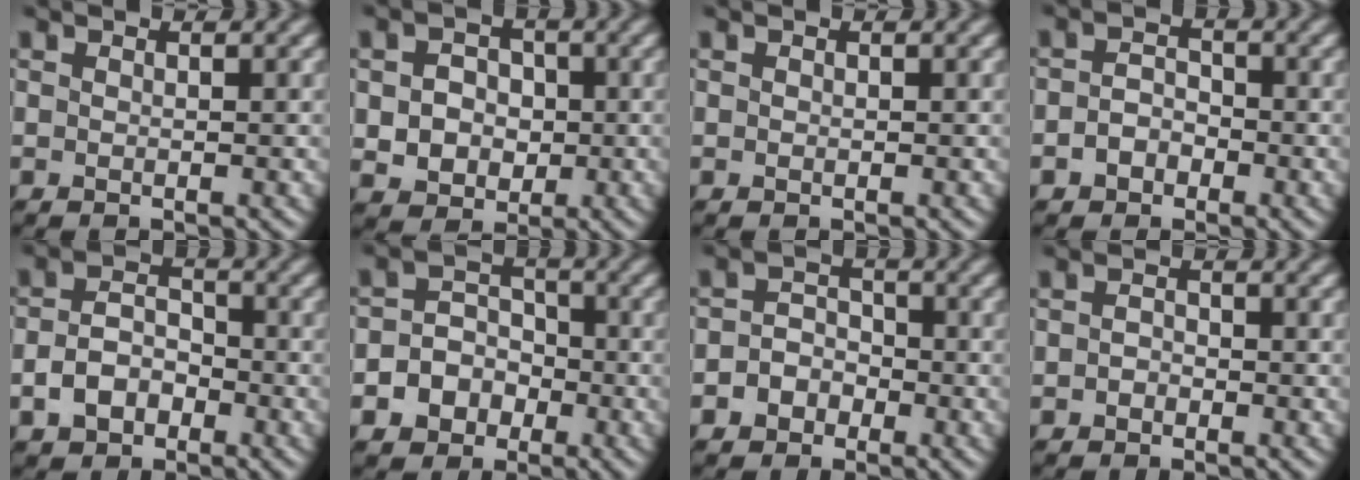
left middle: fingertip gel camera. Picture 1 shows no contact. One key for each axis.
{"total": 4.4, "fx": -0.5, "fy": 3.8, "fz": 2.2, "tx": -0.036, "ty": 0.001, "tz": -0.013}
{"total": 0.0}
{"total": 2.1, "fx": -1.4, "fy": 1.4, "fz": 0.7, "tx": -0.013, "ty": 0.003, "tz": -0.027}
{"total": 3.5, "fx": -2.0, "fy": 2.3, "fz": 1.9, "tx": -0.039, "ty": -0.001, "tz": -0.037}
{"total": 4.7, "fx": -2.5, "fy": 3.8, "fz": 1.2, "tx": -0.001, "ty": 0.003, "tz": -0.064}
{"total": 2.5, "fx": -1.6, "fy": 1.9, "fz": 0.6, "tx": 0.004, "ty": 0.004, "tz": -0.035}
{"total": 0.9, "fx": -0.7, "fy": 0.5, "fz": 0.2, "tx": -0.001, "ty": 0.001, "tz": -0.015}